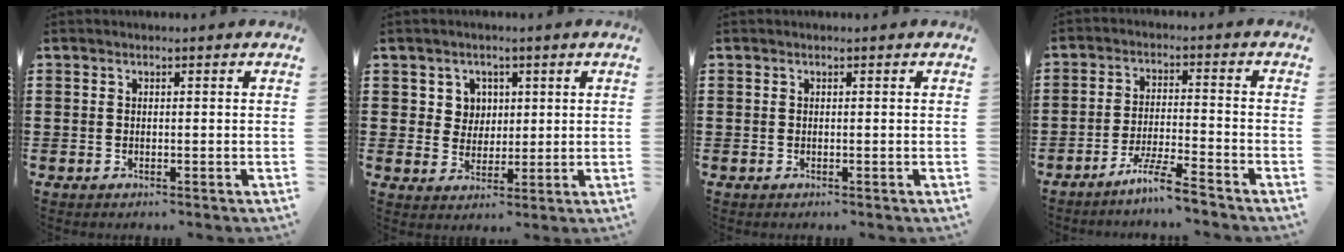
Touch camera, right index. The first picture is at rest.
{"total": 4.1, "force": [1.5, 3.8, 0.8], "torque": [-0.035, 0.012, 0.027]}
{"total": 0.0}
{"total": 5.9, "force": [-5.2, -0.5, 2.8], "torque": [-0.061, -0.011, -0.100]}